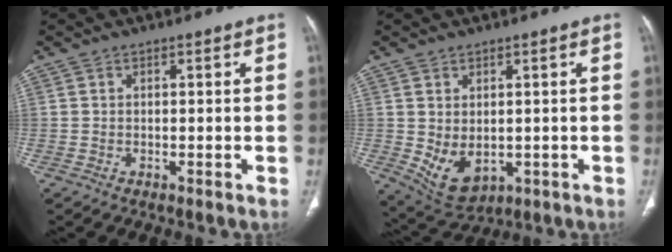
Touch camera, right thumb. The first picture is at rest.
{"total": 7.4, "force": [-0.7, 4.9, 5.6], "torque": [-0.087, -0.007, 0.014]}